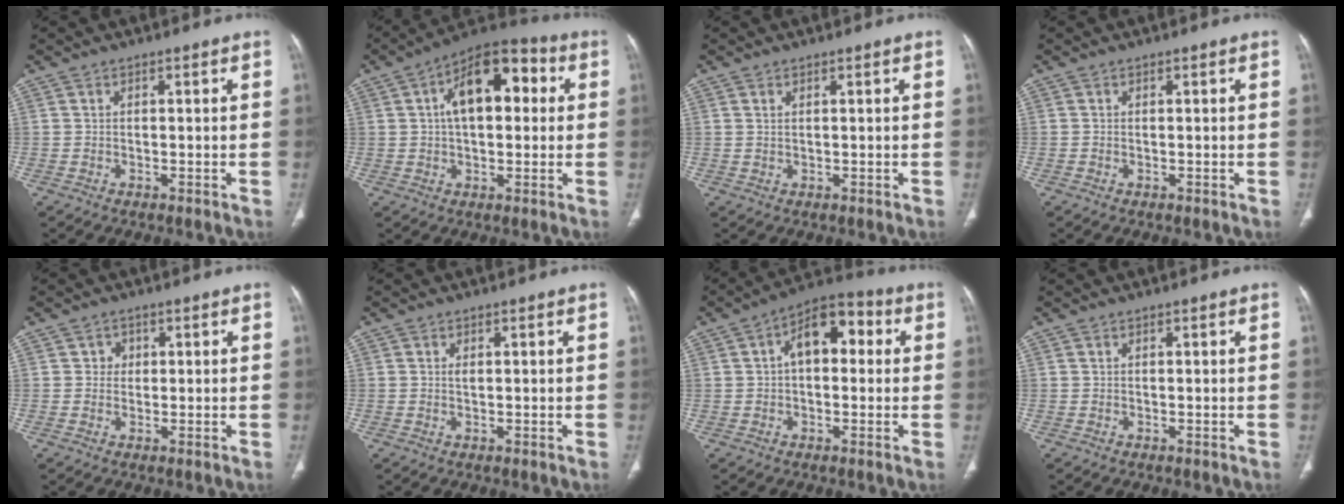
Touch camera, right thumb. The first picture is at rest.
{"total": 15.0, "force": [3.1, 8.1, 12.2], "torque": [-0.169, 0.028, 0.042]}
{"total": 0.8, "force": [0.4, 0.3, 0.6], "torque": [-0.015, 0.002, 0.011]}
{"total": 0.0}
{"total": 1.9, "force": [0.5, 1.8, 0.4], "torque": [0.007, 0.002, 0.003]}
{"total": 0.9, "force": [0.2, 0.5, 0.7], "torque": [-0.014, -0.001, 0.005]}
{"total": 11.3, "force": [2.0, 6.5, 9.1], "torque": [-0.113, 0.032, 0.019]}
{"total": 0.0}